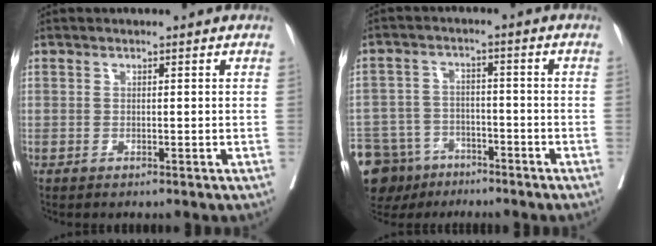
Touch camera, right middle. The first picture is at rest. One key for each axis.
{"total": 12.3, "fx": -8.7, "fy": 8.0, "fz": 3.5, "tx": -0.080, "ty": 0.009, "tz": -0.137}